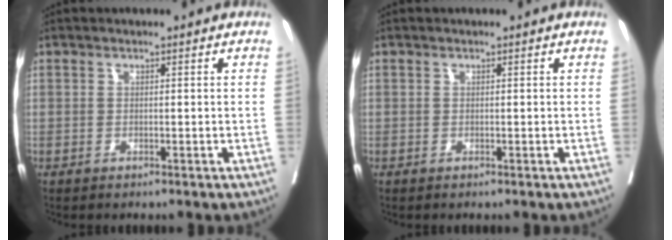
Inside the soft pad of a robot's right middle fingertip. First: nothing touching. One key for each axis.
{"total": 0.0}